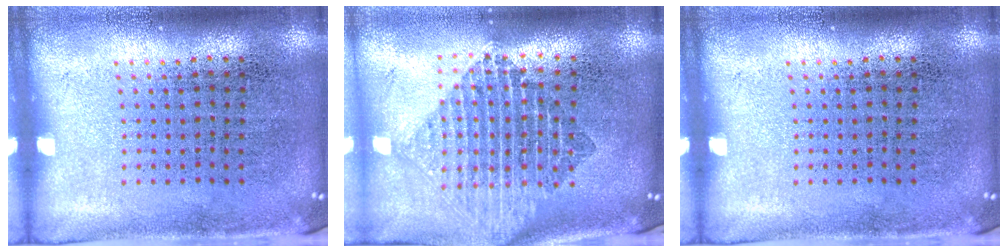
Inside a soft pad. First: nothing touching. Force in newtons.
{"total": 2.2, "press": 1.6, "slide": 1.4}
{"total": 0.0}